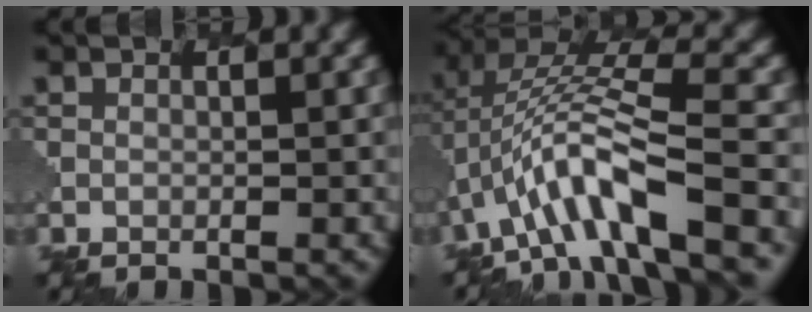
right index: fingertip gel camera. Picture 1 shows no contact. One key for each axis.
{"total": 8.6, "fx": -2.8, "fy": 2.6, "fz": 7.7, "tx": -0.147, "ty": 0.018, "tz": -0.052}